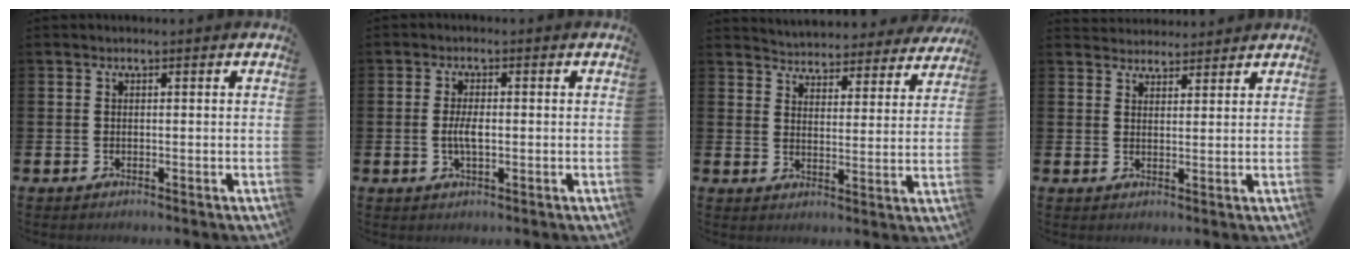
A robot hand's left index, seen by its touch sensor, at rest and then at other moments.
{"total": 3.1, "force": [-0.3, 1.2, 2.8], "torque": [-0.050, 0.001, -0.007]}
{"total": 4.4, "force": [4.3, 0.8, -0.3], "torque": [-0.012, -0.038, 0.071]}
{"total": 3.2, "force": [3.0, 0.9, -0.4], "torque": [0.003, -0.014, 0.056]}